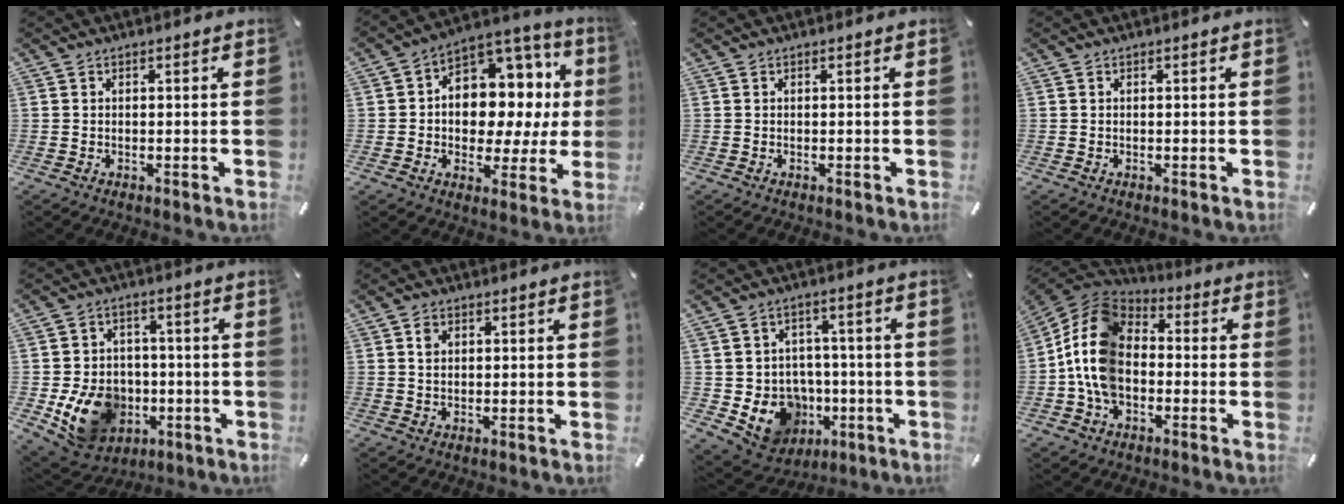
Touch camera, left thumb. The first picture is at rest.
{"total": 12.7, "force": [1.3, 10.3, 7.4], "torque": [-0.087, -0.029, 0.031]}
{"total": 0.0}
{"total": 0.0}
{"total": 14.5, "force": [-3.9, 11.9, 7.4], "torque": [-0.157, 0.022, -0.057]}
{"total": 2.4, "force": [0.8, 1.9, 1.2], "torque": [-0.020, 0.002, 0.012]}
{"total": 11.6, "force": [-2.9, 10.7, 3.7], "torque": [-0.061, 0.007, -0.034]}
{"total": 13.9, "force": [-3.2, 10.3, 8.7], "torque": [-0.209, 0.019, -0.066]}